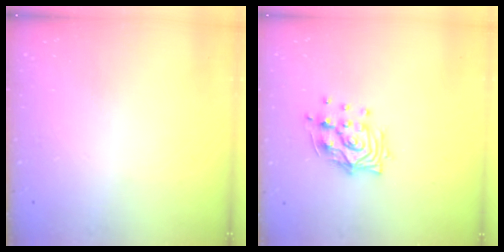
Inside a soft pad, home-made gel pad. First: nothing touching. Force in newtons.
{"total": 11.7, "press": 11.7, "slide": 0.6}